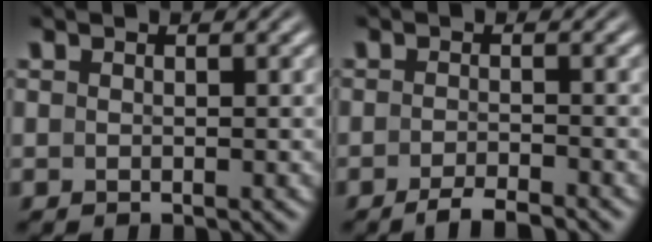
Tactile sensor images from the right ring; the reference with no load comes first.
{"total": 2.6, "force": [-2.4, -0.1, 0.9], "torque": [-0.017, -0.001, -0.043]}